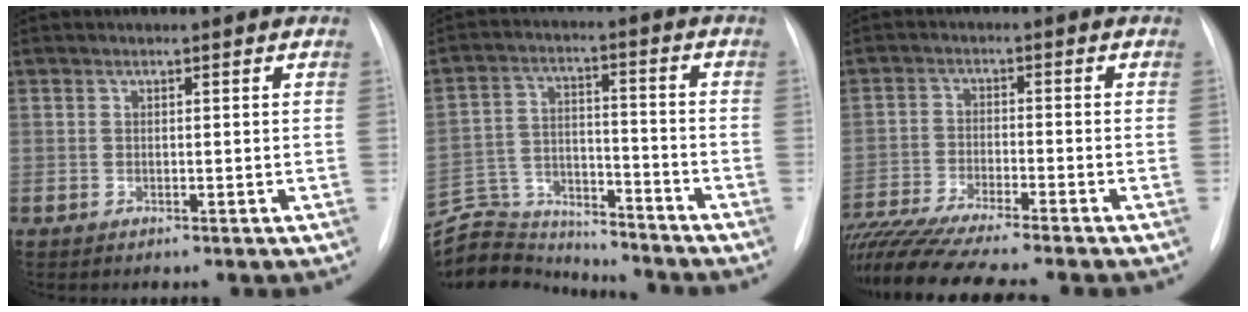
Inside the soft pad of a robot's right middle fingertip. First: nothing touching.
{"total": 14.6, "force": [-14.3, 2.6, 1.6], "torque": [-0.026, 0.033, -0.230]}
{"total": 16.2, "force": [-14.0, -0.1, 8.1], "torque": [-0.156, -0.032, -0.237]}